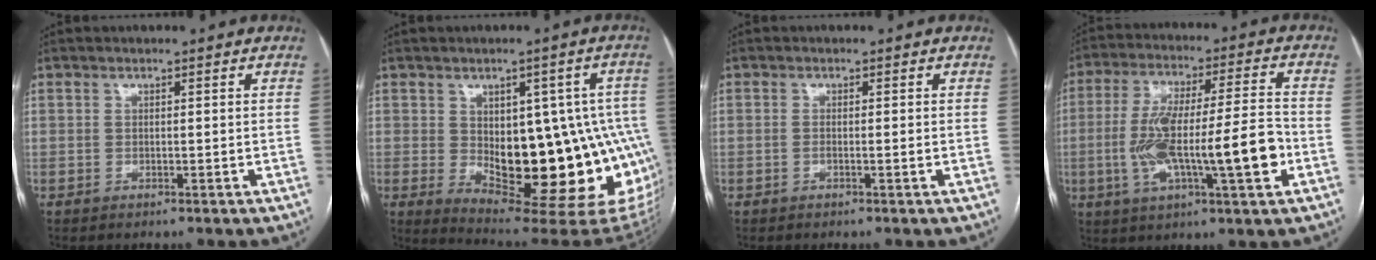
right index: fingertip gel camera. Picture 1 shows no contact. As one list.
[{"total": 21.6, "force": [-2.8, 9.1, 19.4], "torque": [-0.185, 0.014, -0.011]}, {"total": 1.1, "force": [-0.3, 0.1, 1.1], "torque": [-0.018, 0.000, -0.002]}, {"total": 16.5, "force": [-3.5, 2.5, 16.0], "torque": [-0.291, 0.014, -0.054]}]